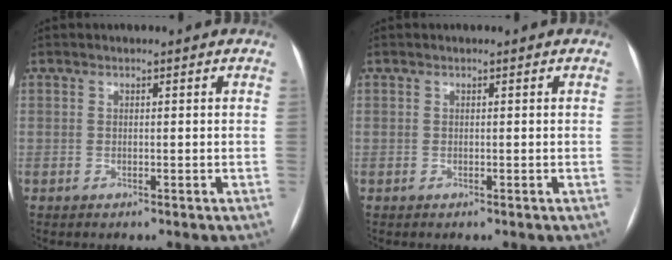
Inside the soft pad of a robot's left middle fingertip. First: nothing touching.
{"total": 0.0}